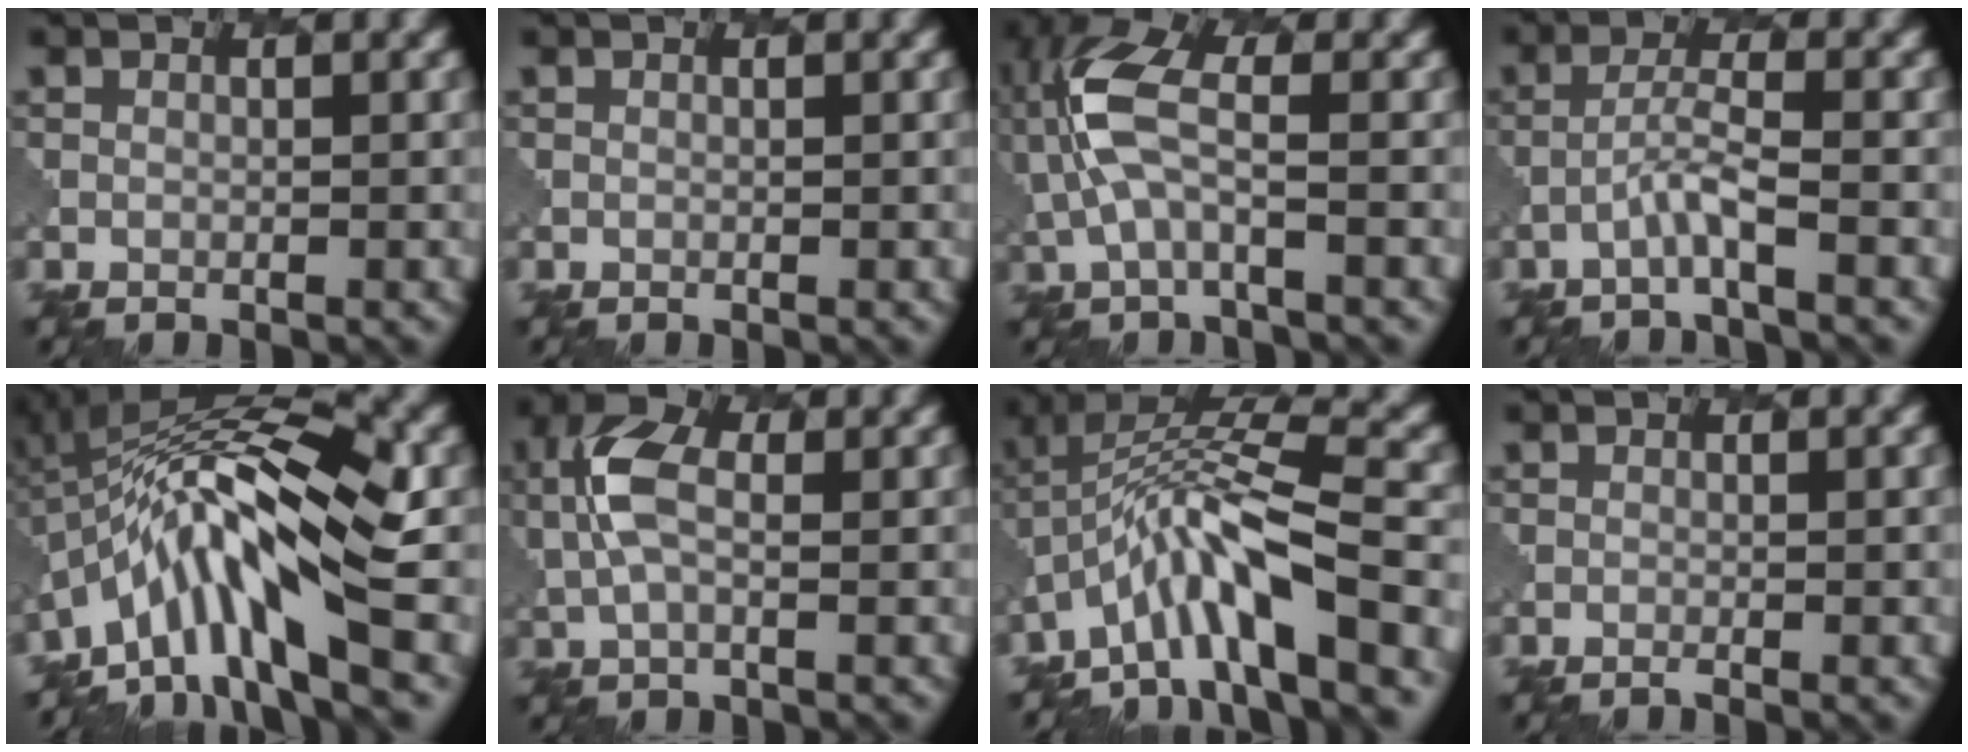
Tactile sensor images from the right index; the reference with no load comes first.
{"total": 0.0}
{"total": 5.3, "force": [0.2, 2.1, 4.9], "torque": [-0.123, 0.019, -0.001]}
{"total": 2.1, "force": [-1.0, 0.0, 1.8], "torque": [-0.040, 0.012, -0.027]}
{"total": 10.1, "force": [-3.1, 3.0, 9.1], "torque": [-0.144, 0.023, -0.057]}
{"total": 4.1, "force": [0.7, 2.2, 3.4], "torque": [-0.084, 0.009, 0.008]}
{"total": 8.2, "force": [-3.7, 2.1, 7.0], "torque": [-0.123, 0.019, -0.071]}
{"total": 0.7, "force": [-0.4, 0.2, 0.6], "torque": [0.001, 0.001, -0.009]}